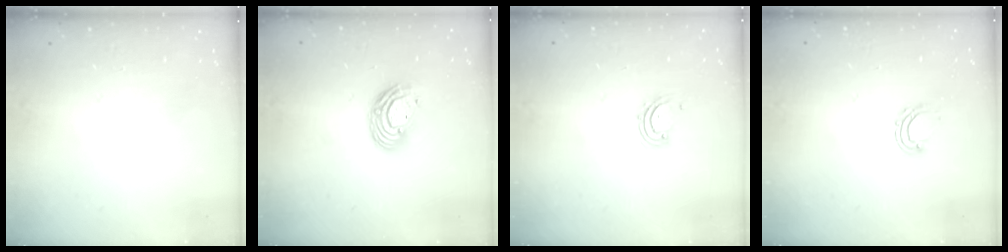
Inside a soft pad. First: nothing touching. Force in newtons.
{"total": 9.8, "press": 9.8, "slide": 0.6}
{"total": 2.9, "press": 2.9, "slide": 0.4}
{"total": 5.2, "press": 5.1, "slide": 0.7}